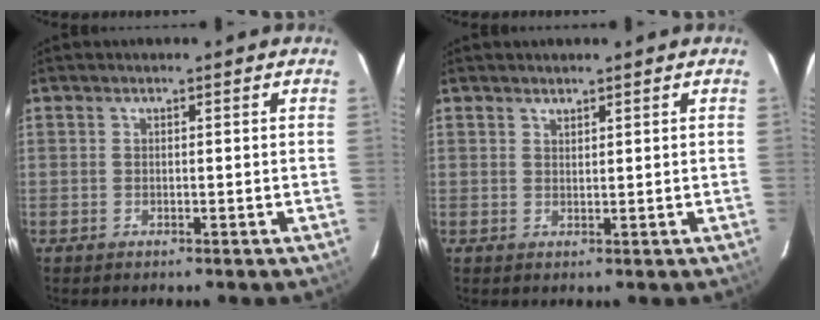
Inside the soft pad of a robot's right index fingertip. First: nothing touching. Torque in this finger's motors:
{"motor_torque": [-0.23, 0.23, -0.03, -0.01]}